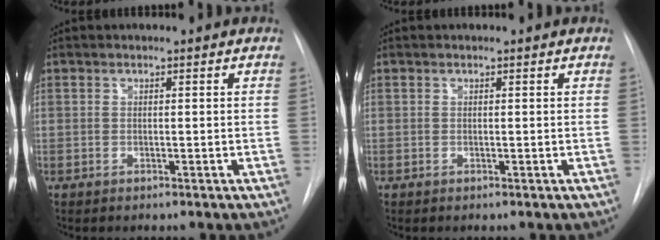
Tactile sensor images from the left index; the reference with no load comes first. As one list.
[{"total": 0.0}]